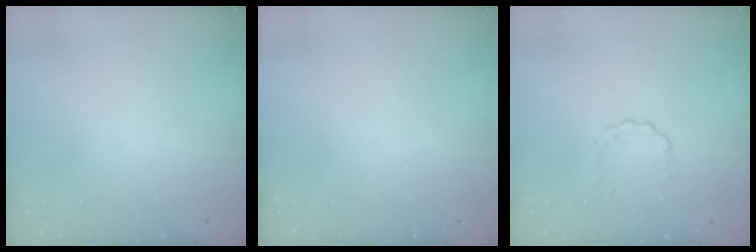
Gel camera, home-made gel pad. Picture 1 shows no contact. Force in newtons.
{"total": 0.0}
{"total": 2.5, "press": 2.5, "slide": 0.3}